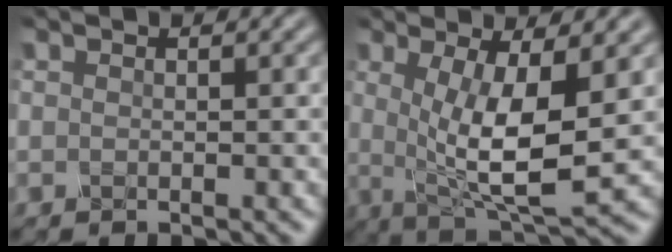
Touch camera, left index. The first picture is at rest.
{"total": 7.8, "force": [0.2, 2.2, 7.4], "torque": [-0.132, -0.011, 0.010]}